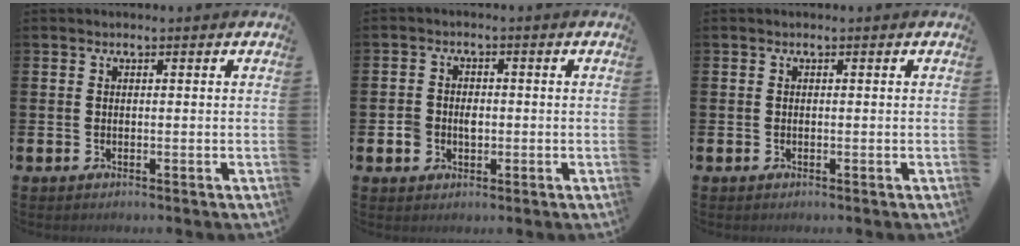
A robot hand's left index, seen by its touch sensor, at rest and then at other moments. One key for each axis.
{"total": 2.7, "fx": -0.6, "fy": 2.4, "fz": 1.0, "tx": -0.014, "ty": 0.004, "tz": -0.017}
{"total": 0.0}